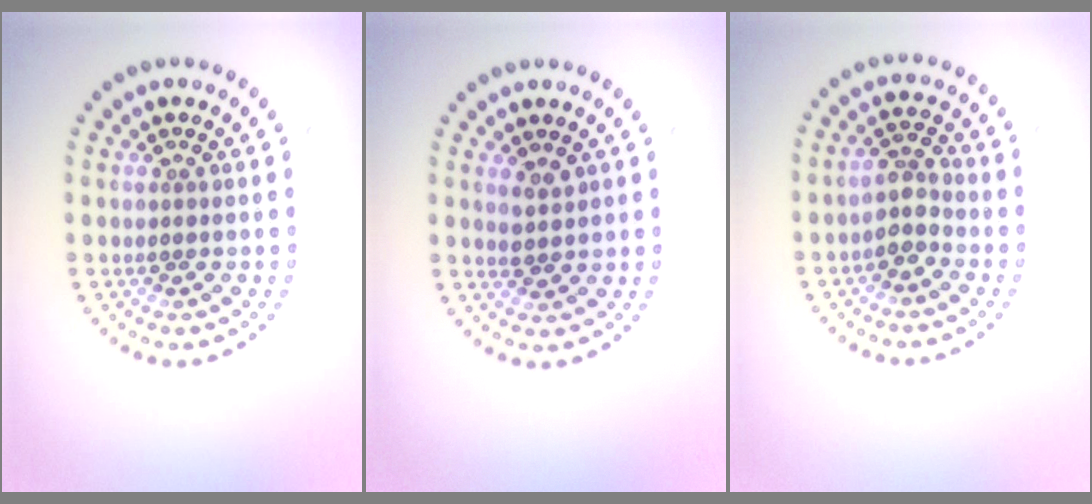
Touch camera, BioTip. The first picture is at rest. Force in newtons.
{"total": 1.4, "press": 1.2, "slide": 0.7}
{"total": 2.4, "press": 2.0, "slide": 1.3}